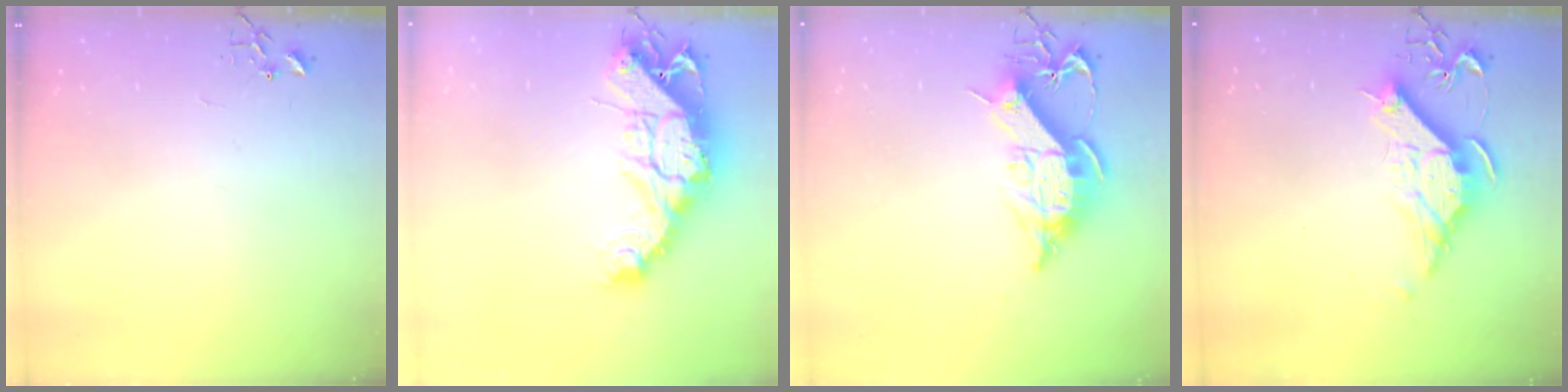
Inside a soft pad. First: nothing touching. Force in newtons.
{"total": 18.5, "press": 18.4, "slide": 2.0}
{"total": 14.4, "press": 14.4, "slide": 1.2}
{"total": 10.8, "press": 10.8, "slide": 0.3}